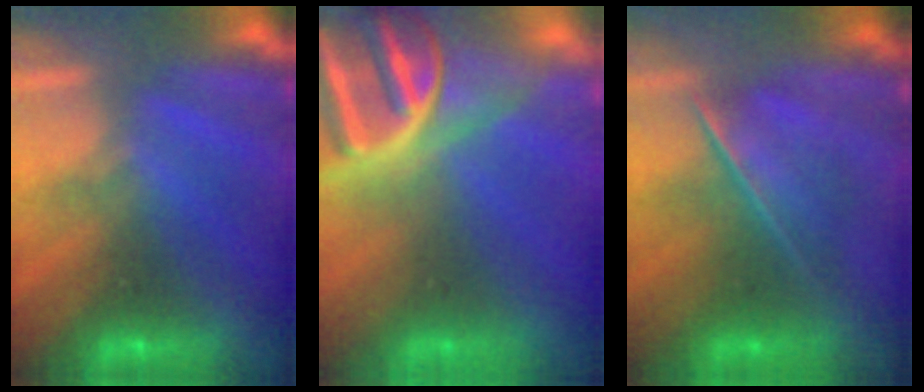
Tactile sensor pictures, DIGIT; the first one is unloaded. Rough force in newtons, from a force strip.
{"total": 9.7}
{"total": 2.7}